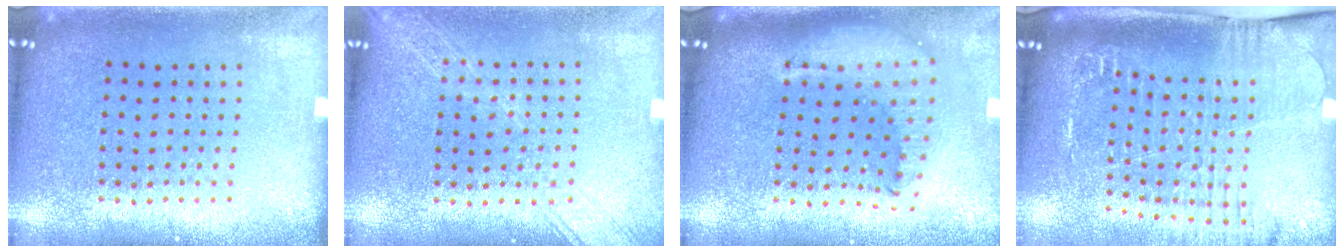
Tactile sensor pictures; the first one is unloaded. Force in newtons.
{"total": 1.8, "press": 1.7, "slide": 0.2}
{"total": 2.2, "press": 1.7, "slide": 1.4}
{"total": 2.1, "press": 1.9, "slide": 0.9}